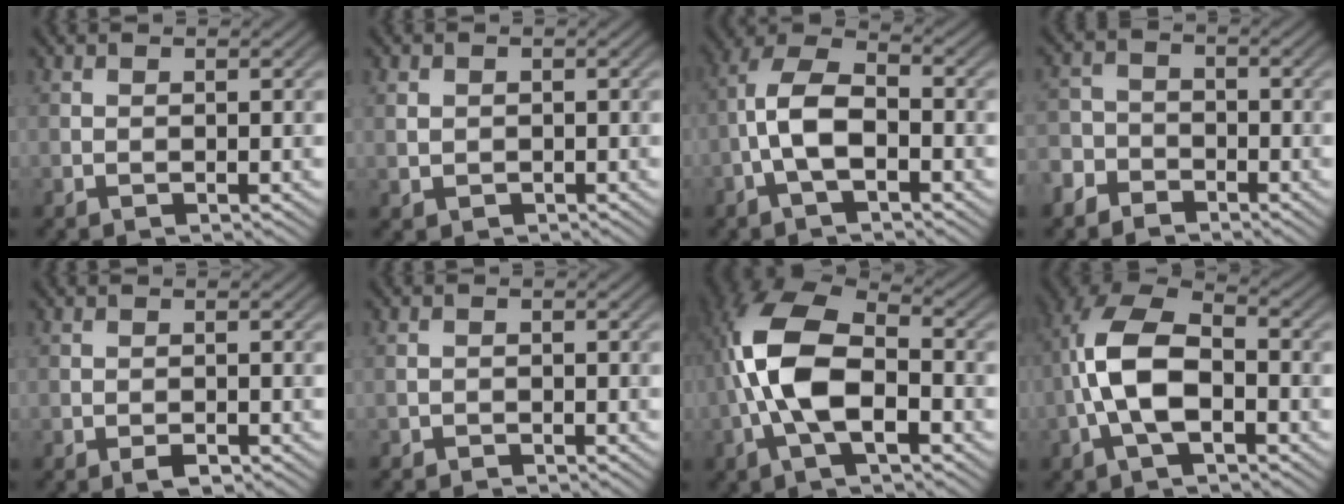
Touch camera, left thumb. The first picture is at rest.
{"total": 1.8, "force": [0.1, 1.7, 0.7], "torque": [-0.021, -0.004, 0.003]}
{"total": 7.1, "force": [-2.1, 3.3, 5.9], "torque": [-0.122, 0.017, -0.051]}
{"total": 4.4, "force": [-3.1, 2.8, 1.2], "torque": [-0.030, 0.001, -0.075]}
{"total": 1.3, "force": [-0.9, 0.5, 0.9], "torque": [-0.013, -0.001, -0.016]}
{"total": 1.1, "force": [-0.9, 0.5, 0.0], "torque": [0.002, 0.000, -0.022]}
{"total": 10.9, "force": [-2.2, 5.5, 9.2], "torque": [-0.205, 0.010, -0.051]}
{"total": 9.9, "force": [-2.1, 5.0, 8.2], "torque": [-0.175, 0.016, -0.053]}